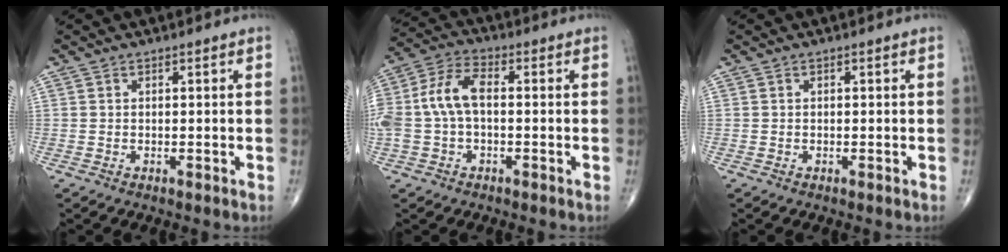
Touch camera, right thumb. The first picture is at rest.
{"total": 10.6, "force": [-0.1, 6.0, 8.7], "torque": [-0.196, 0.035, -0.006]}
{"total": 0.0}